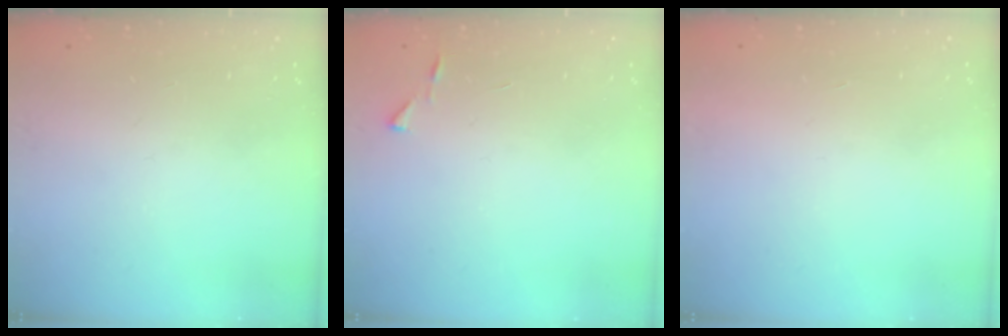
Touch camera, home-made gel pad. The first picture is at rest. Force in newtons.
{"total": 3.1, "press": 3.1, "slide": 0.3}
{"total": 1.7, "press": 1.7, "slide": 0.1}